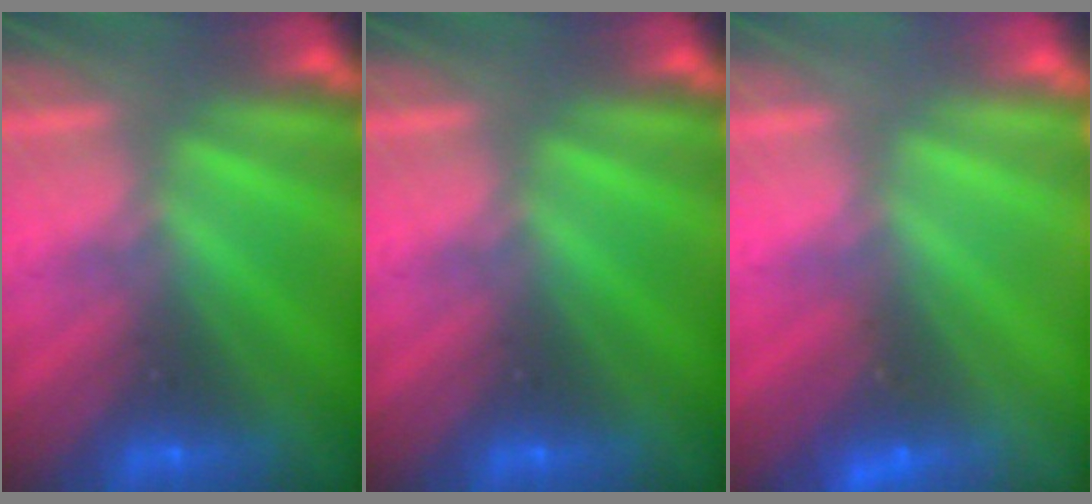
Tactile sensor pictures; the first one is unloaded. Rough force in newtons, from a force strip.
{"total": 0.0}
{"total": 2.3}